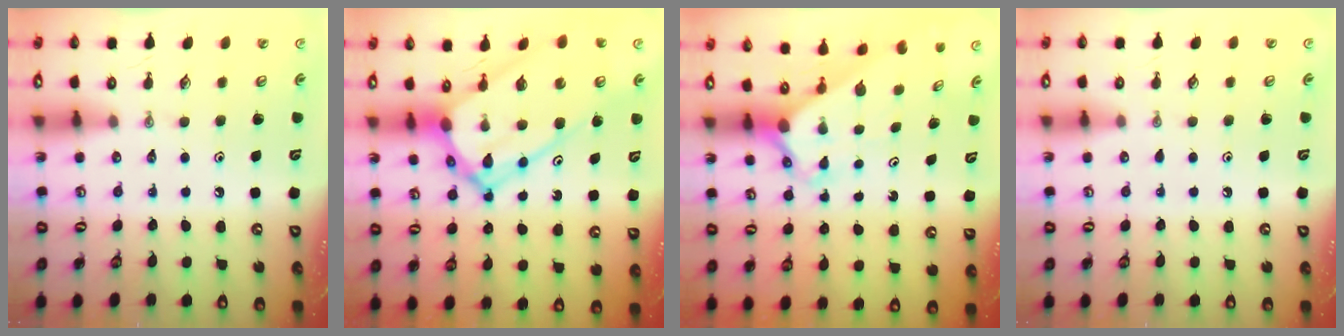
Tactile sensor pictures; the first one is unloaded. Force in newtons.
{"total": 20.3, "press": 20.2, "slide": 1.8}
{"total": 2.6, "press": 2.6, "slide": 0.2}
{"total": 2.3, "press": 2.3, "slide": 0.2}